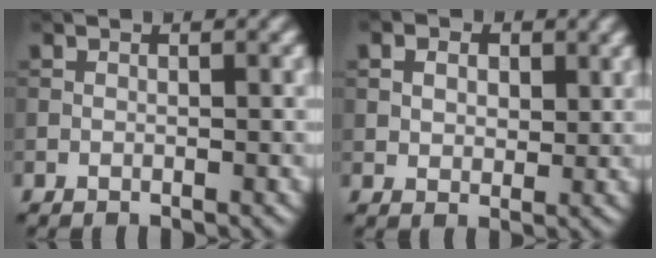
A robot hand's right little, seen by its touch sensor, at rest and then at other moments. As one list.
[{"total": 3.3, "force": [1.4, 2.4, 1.8], "torque": [-0.038, 0.003, 0.016]}]